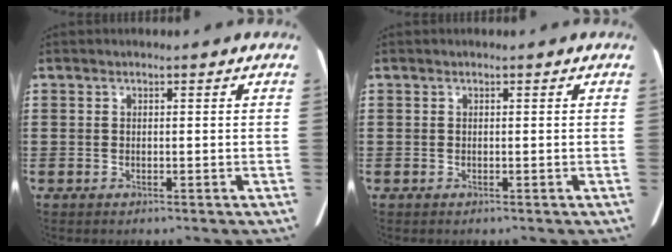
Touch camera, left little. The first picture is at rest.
{"total": 0.0}